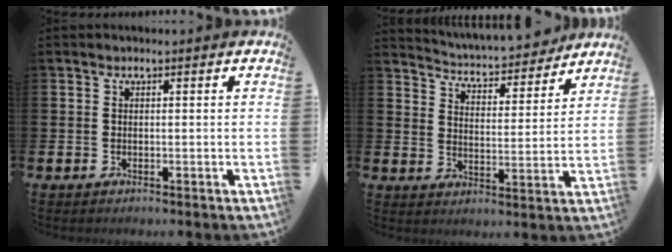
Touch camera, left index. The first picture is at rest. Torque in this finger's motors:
{"motor_torque": [0.93, -1.21, 0.18, 0.11]}